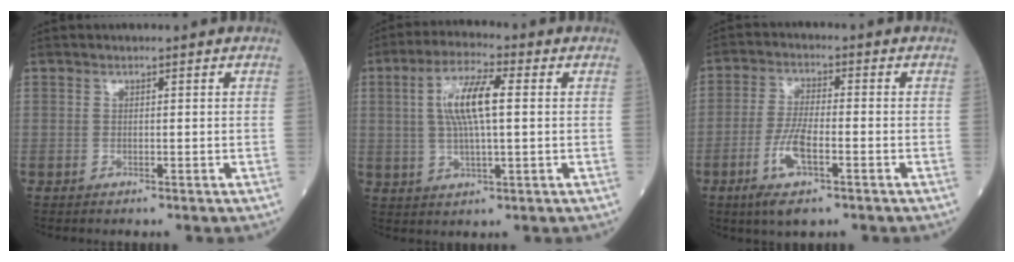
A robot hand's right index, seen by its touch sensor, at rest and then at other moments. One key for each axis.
{"total": 8.8, "fx": 1.5, "fy": 1.7, "fz": 8.5, "tx": -0.171, "ty": 0.011, "tz": 0.028}
{"total": 7.3, "fx": -3.3, "fy": 1.3, "fz": 6.4, "tx": -0.131, "ty": -0.012, "tz": -0.061}